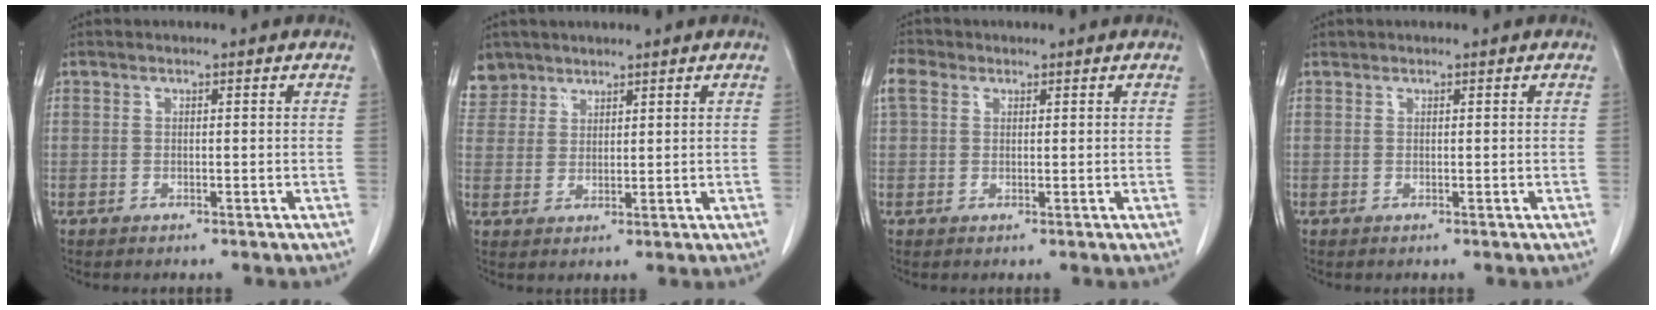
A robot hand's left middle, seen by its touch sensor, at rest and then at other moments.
{"total": 5.2, "force": [4.2, 3.0, -0.3], "torque": [0.013, 0.006, 0.084]}
{"total": 3.1, "force": [1.5, 2.2, 1.5], "torque": [-0.043, 0.020, 0.032]}
{"total": 0.0}